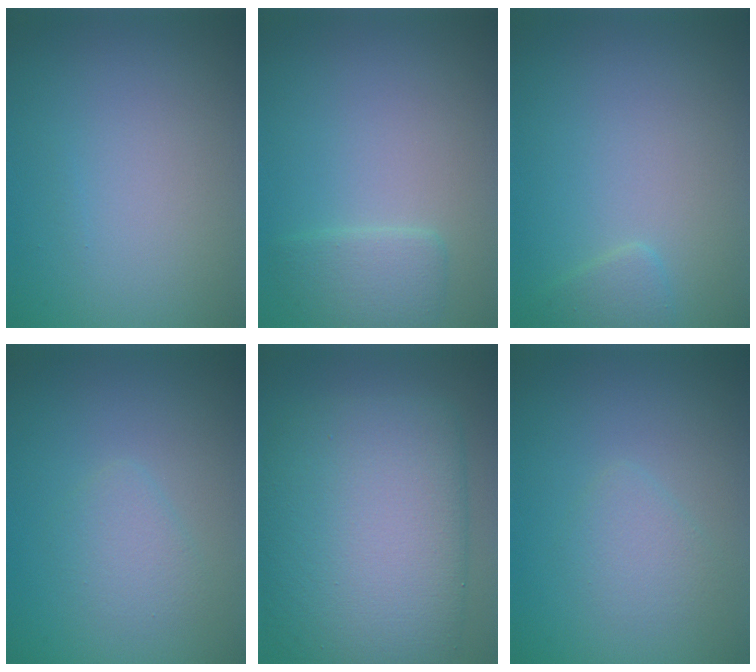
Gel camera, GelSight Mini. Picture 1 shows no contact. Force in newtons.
{"total": 2.0, "press": 2.0, "slide": 0.3}
{"total": 1.1, "press": 1.1, "slide": 0.1}
{"total": 1.9, "press": 1.9, "slide": 0.1}
{"total": 11.3, "press": 11.3, "slide": 0.3}
{"total": 1.8, "press": 1.8, "slide": 0.1}